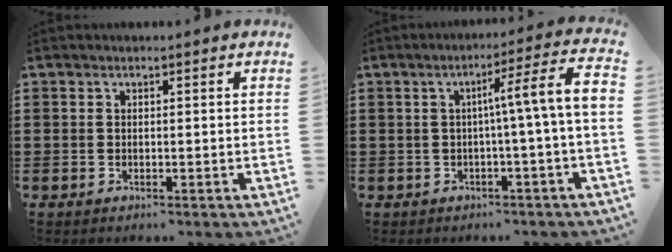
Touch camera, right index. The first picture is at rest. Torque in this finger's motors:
{"motor_torque": [1.11, -0.54, 0.51, 0.15]}